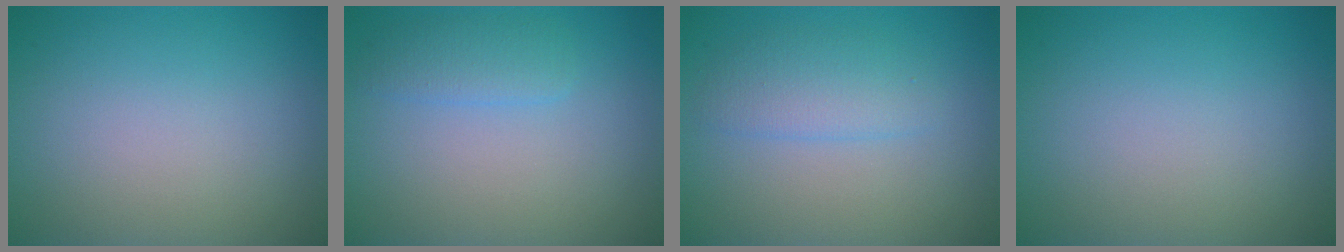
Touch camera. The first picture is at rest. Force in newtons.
{"total": 1.9, "press": 1.9, "slide": 0.2}
{"total": 2.4, "press": 2.4, "slide": 0.1}
{"total": 0.0}